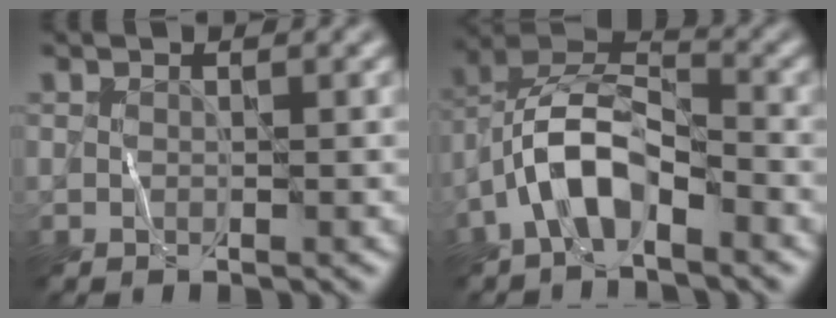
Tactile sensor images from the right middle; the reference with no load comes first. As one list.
[{"total": 6.4, "force": [-3.3, 2.8, 4.7], "torque": [-0.089, 0.014, -0.069]}]